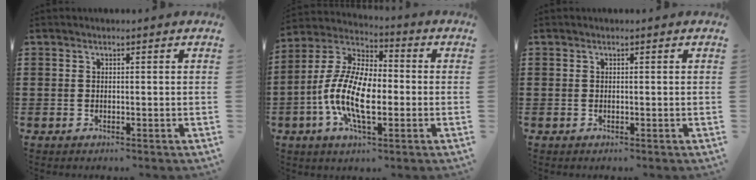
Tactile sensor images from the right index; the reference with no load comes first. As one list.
[{"total": 12.3, "force": [-3.4, 5.5, 10.5], "torque": [-0.253, -0.010, -0.071]}, {"total": 0.0}]